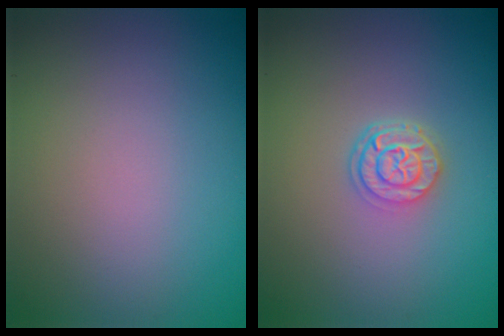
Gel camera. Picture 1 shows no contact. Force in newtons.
{"total": 2.7, "press": 2.1, "slide": 1.7}